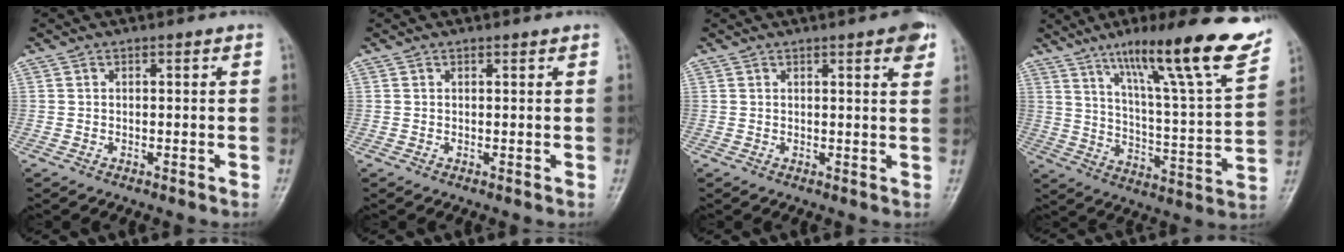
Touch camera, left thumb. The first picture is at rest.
{"total": 0.6, "force": [0.4, 0.3, 0.2], "torque": [0.000, -0.003, 0.004]}
{"total": 4.5, "force": [2.5, 1.0, 3.6], "torque": [-0.035, -0.006, 0.026]}
{"total": 23.3, "force": [14.6, 3.0, 17.9], "torque": [-0.246, -0.050, 0.228]}